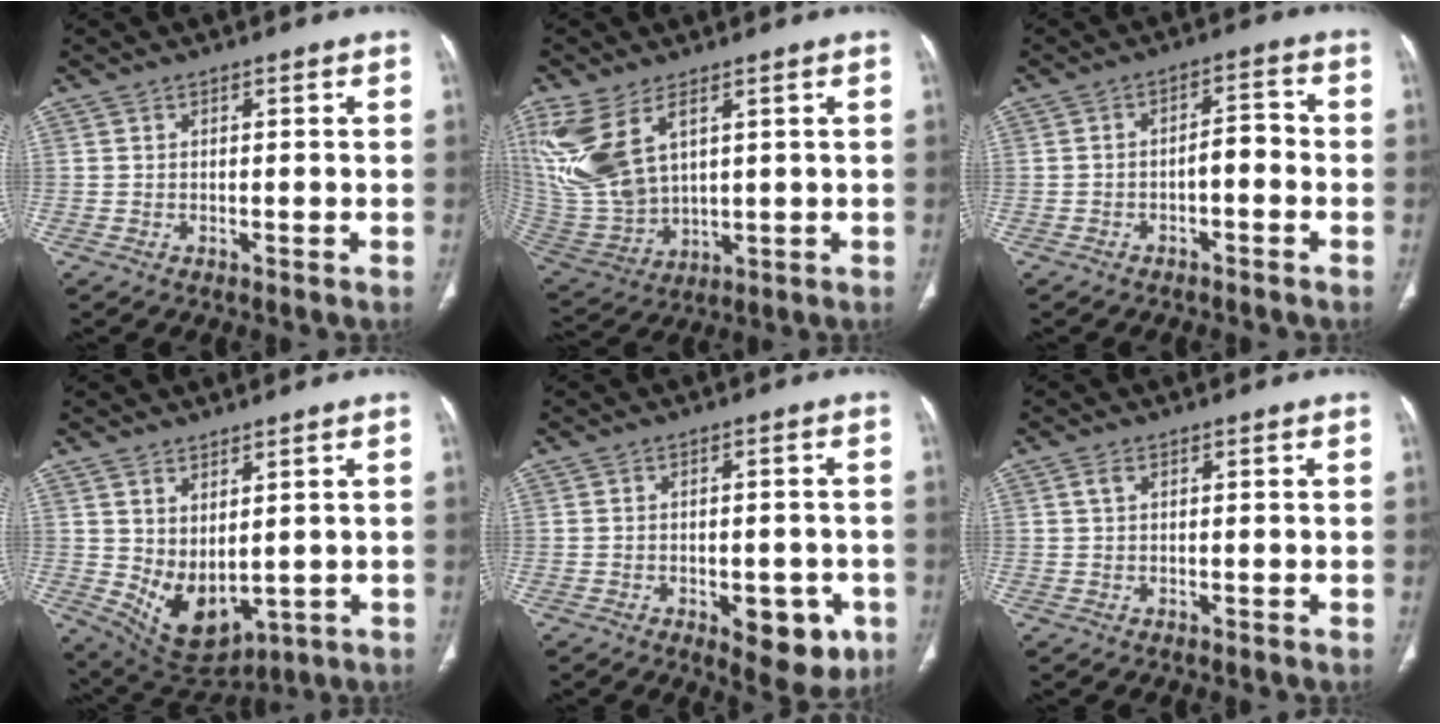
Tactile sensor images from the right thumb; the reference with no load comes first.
{"total": 16.4, "force": [6.8, 9.1, 11.8], "torque": [-0.263, -0.021, 0.157]}
{"total": 4.5, "force": [-1.7, 2.1, 3.5], "torque": [-0.044, 0.031, -0.027]}
{"total": 9.5, "force": [0.5, 5.5, 7.7], "torque": [-0.120, -0.021, 0.043]}
{"total": 9.5, "force": [-3.7, 4.8, 7.4], "torque": [-0.064, 0.009, -0.036]}
{"total": 1.0, "force": [0.4, 0.5, 0.8], "torque": [-0.020, 0.006, 0.007]}